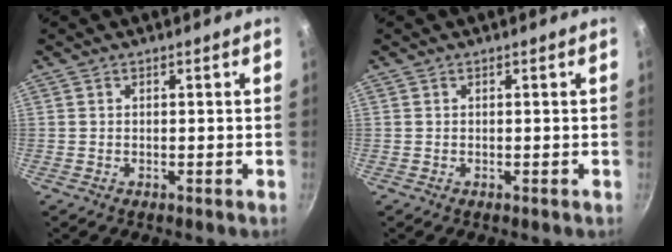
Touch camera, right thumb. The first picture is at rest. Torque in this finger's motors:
{"motor_torque": [0.00, 0.00, 0.01, 0.00, 0.00]}